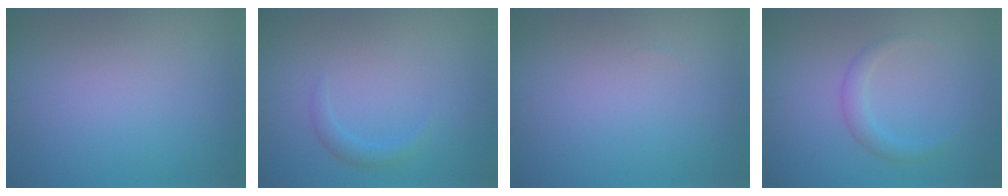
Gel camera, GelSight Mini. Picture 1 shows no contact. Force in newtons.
{"total": 1.3, "press": 1.3, "slide": 0.2}
{"total": 0.0}
{"total": 1.7, "press": 1.7, "slide": 0.0}